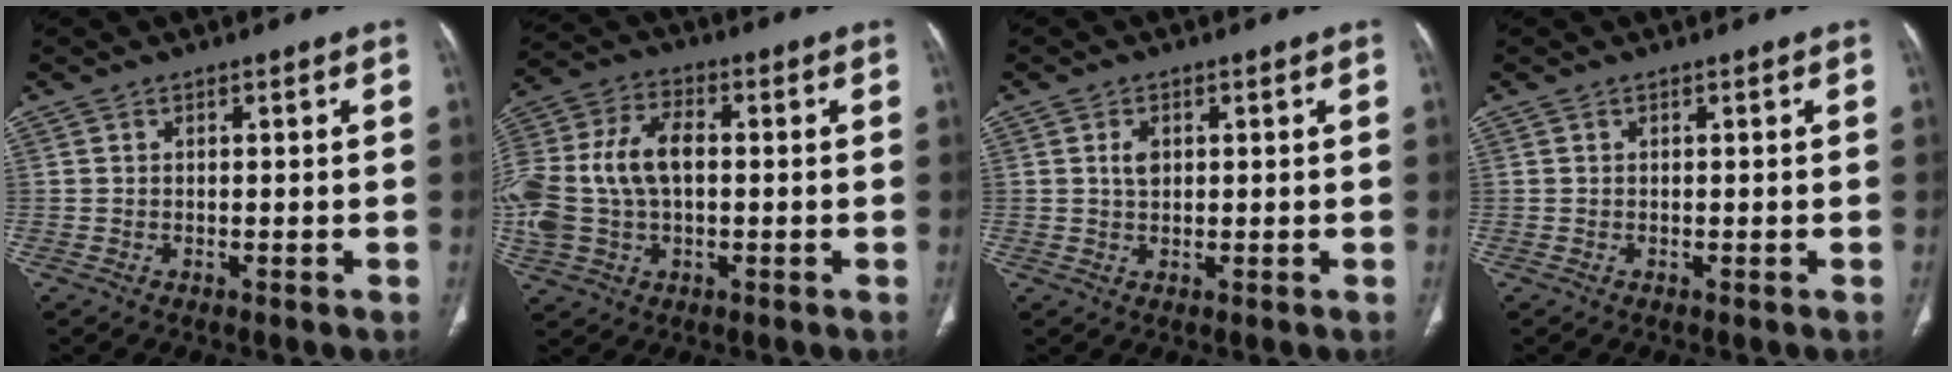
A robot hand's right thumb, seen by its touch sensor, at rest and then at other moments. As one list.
[{"total": 17.8, "force": [0.0, 11.6, 13.4], "torque": [-0.312, 0.024, 0.001]}, {"total": 2.4, "force": [0.6, 1.6, 1.7], "torque": [-0.028, 0.000, 0.012]}, {"total": 0.0}]